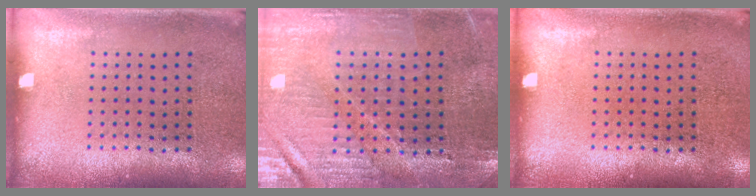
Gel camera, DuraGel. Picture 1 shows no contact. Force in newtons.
{"total": 1.7, "press": 1.7, "slide": 0.3}
{"total": 0.0}